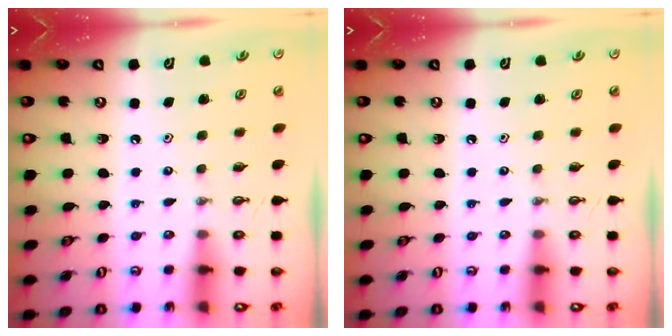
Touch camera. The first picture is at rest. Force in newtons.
{"total": 0.0}